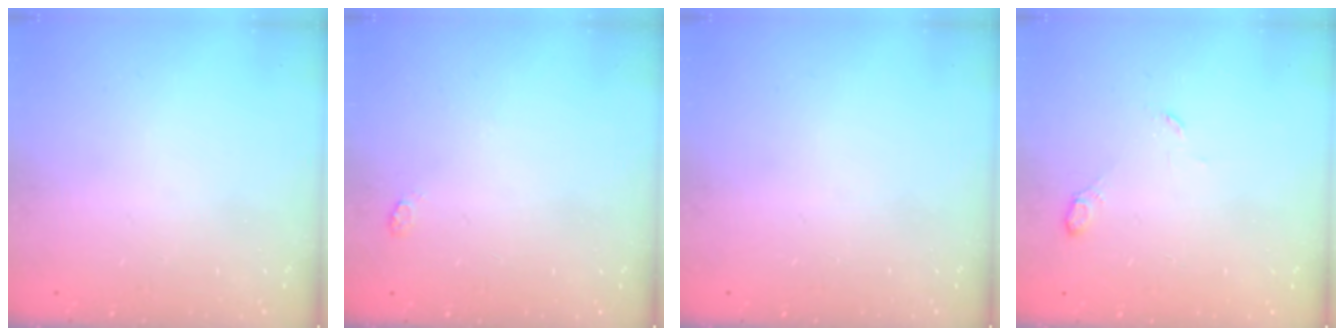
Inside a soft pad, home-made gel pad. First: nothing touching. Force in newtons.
{"total": 3.6, "press": 3.6, "slide": 0.6}
{"total": 0.0}
{"total": 3.5, "press": 3.5, "slide": 0.6}